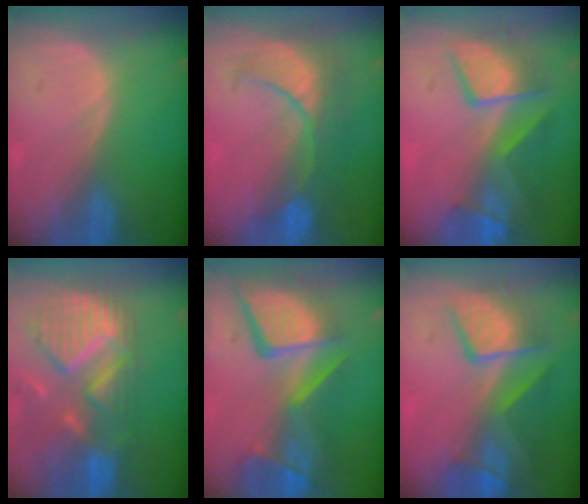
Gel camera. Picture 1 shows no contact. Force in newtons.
{"total": 8.4, "press": 8.3, "slide": 1.3}
{"total": 8.6, "press": 8.2, "slide": 2.6}
{"total": 12.6, "press": 10.7, "slide": 6.8}
{"total": 13.9, "press": 11.3, "slide": 8.0}
{"total": 10.1, "press": 8.7, "slide": 5.0}